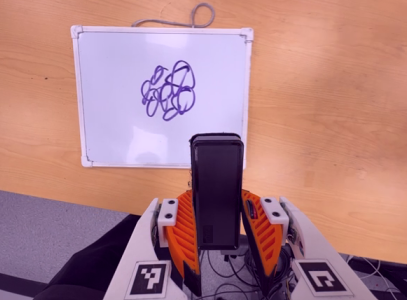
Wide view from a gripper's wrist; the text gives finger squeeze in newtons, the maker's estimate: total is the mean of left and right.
{"total": 4.9, "left": 3.3, "right": 6.5}